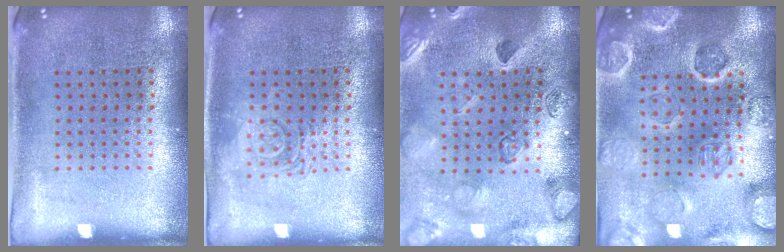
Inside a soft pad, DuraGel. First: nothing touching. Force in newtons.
{"total": 2.7, "press": 2.6, "slide": 0.4}
{"total": 2.3, "press": 2.3, "slide": 0.3}
{"total": 2.7, "press": 2.7, "slide": 0.2}